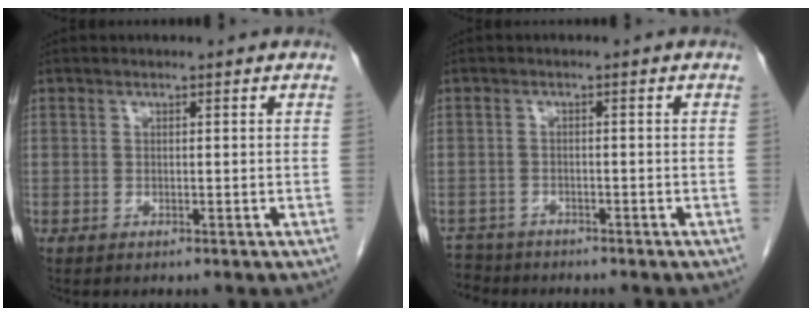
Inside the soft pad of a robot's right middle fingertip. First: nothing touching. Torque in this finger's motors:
{"motor_torque": [0.44, -0.38, 0.35, 0.04]}